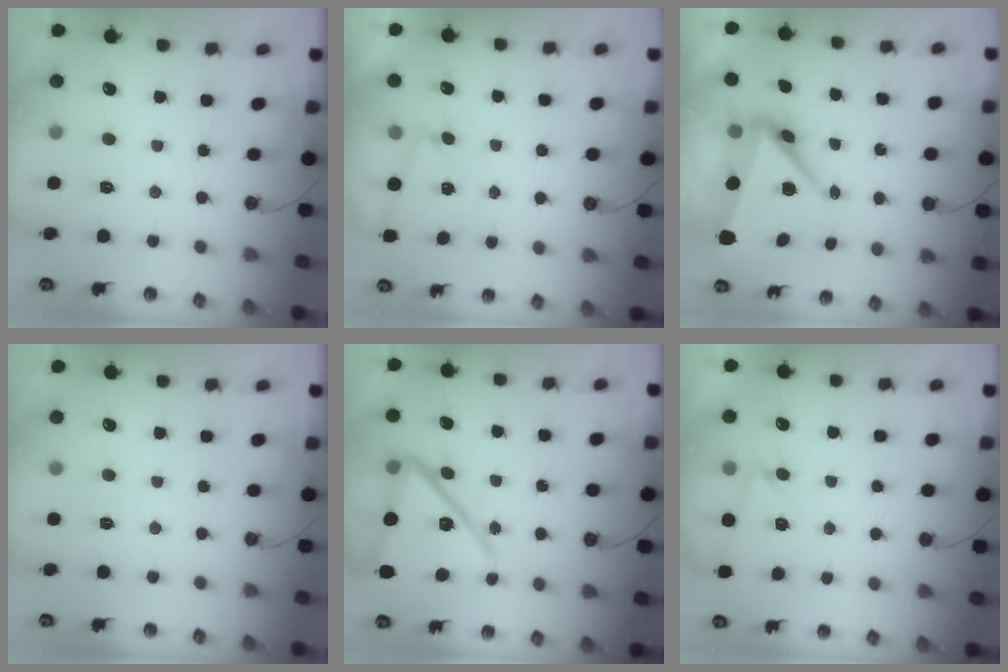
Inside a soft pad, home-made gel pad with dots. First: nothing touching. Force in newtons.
{"total": 2.0, "press": 0.9, "slide": 1.8}
{"total": 8.5, "press": 8.3, "slide": 1.8}
{"total": 0.0}
{"total": 14.8, "press": 14.6, "slide": 1.8}
{"total": 2.9, "press": 2.8, "slide": 0.6}